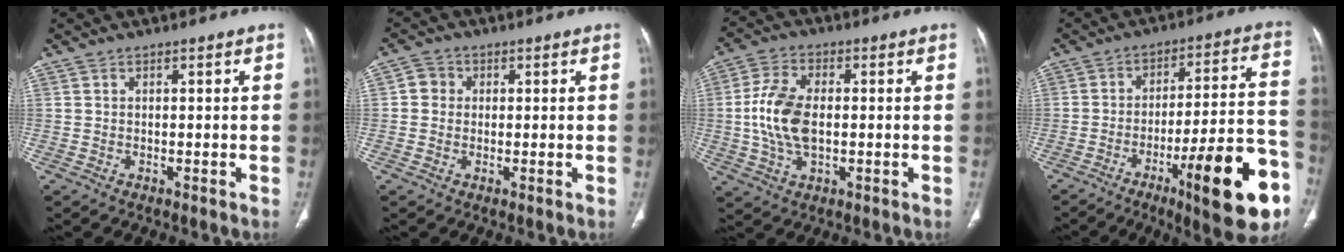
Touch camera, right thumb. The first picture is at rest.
{"total": 3.0, "force": [0.3, 2.8, 0.9], "torque": [0.003, 0.006, 0.000]}
{"total": 10.7, "force": [-0.3, 6.2, 8.8], "torque": [-0.184, 0.008, -0.005]}
{"total": 21.5, "force": [-10.0, 4.3, 18.5], "torque": [-0.220, 0.053, -0.141]}